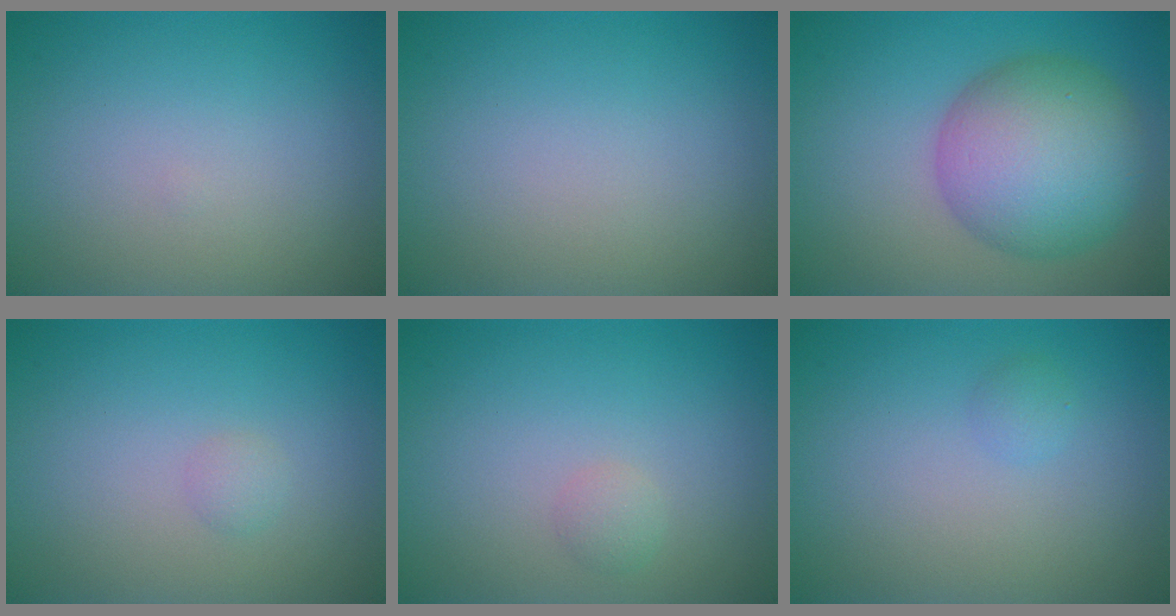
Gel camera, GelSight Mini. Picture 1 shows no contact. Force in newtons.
{"total": 0.0}
{"total": 9.2, "press": 9.2, "slide": 0.2}
{"total": 0.7, "press": 0.7, "slide": 0.0}
{"total": 1.0, "press": 1.0, "slide": 0.1}
{"total": 0.8, "press": 0.8, "slide": 0.1}